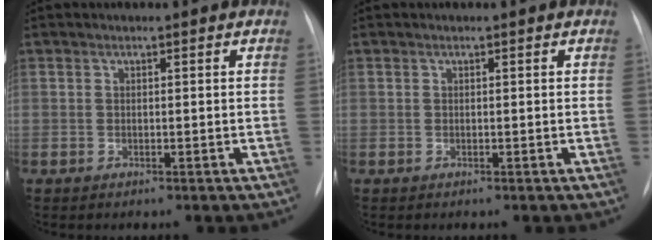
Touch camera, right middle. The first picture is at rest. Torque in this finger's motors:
{"motor_torque": [-0.01, 0.01, 0.00, 0.00]}